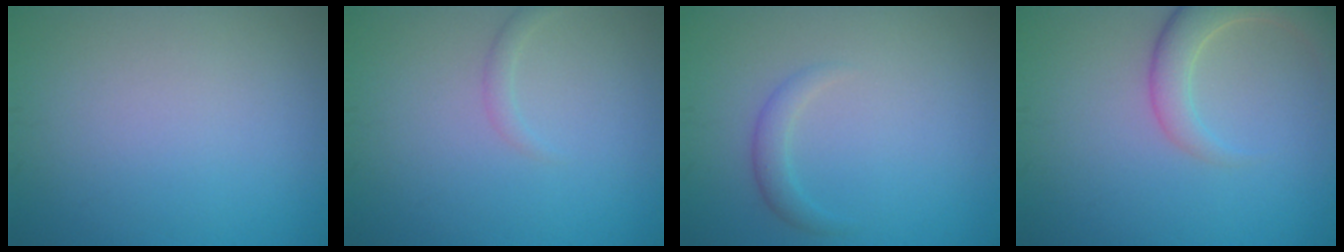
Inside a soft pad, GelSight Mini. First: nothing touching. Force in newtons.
{"total": 1.0, "press": 1.0, "slide": 0.1}
{"total": 1.5, "press": 1.5, "slide": 0.0}
{"total": 4.5, "press": 4.5, "slide": 0.5}